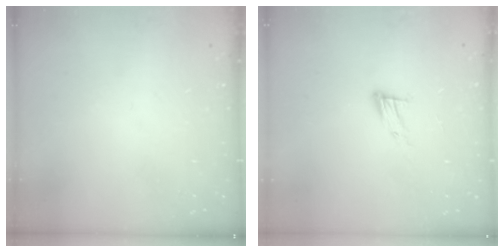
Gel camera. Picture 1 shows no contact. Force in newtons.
{"total": 8.3, "press": 8.2, "slide": 1.3}